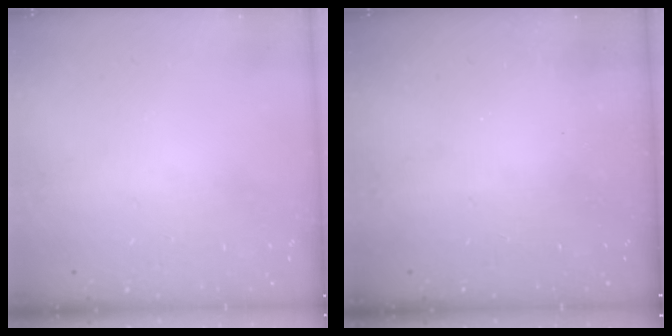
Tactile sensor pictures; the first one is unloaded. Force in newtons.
{"total": 2.3, "press": 2.2, "slide": 0.8}